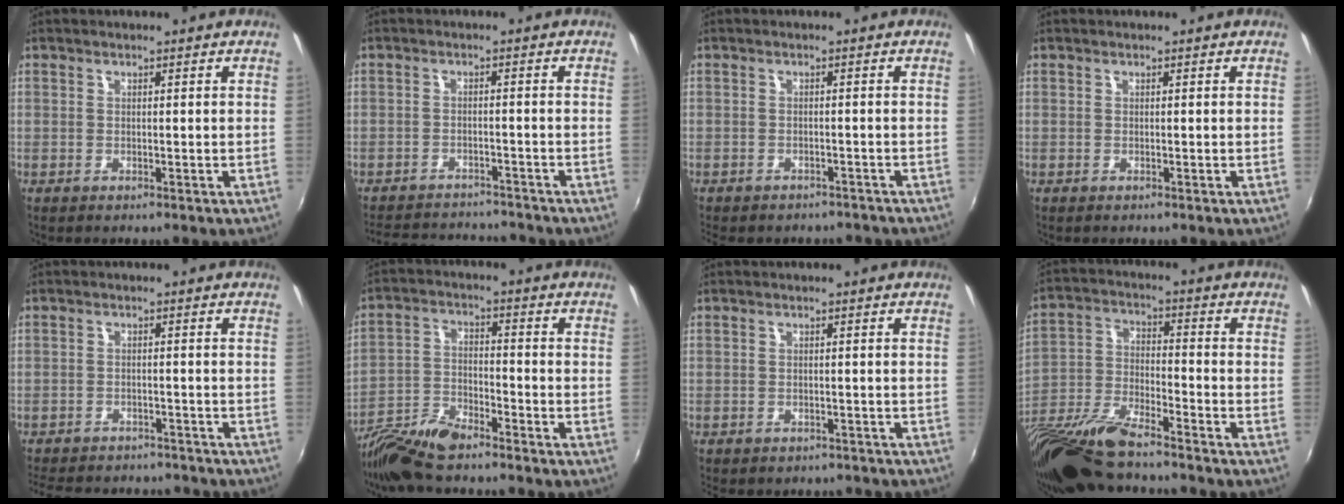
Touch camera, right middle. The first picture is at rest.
{"total": 10.9, "force": [-10.0, 3.2, 3.1], "torque": [-0.083, 0.021, -0.142]}
{"total": 7.0, "force": [-6.1, 2.5, 2.3], "torque": [-0.054, -0.015, -0.076]}
{"total": 0.0}
{"total": 13.4, "force": [-11.4, 5.2, 4.7], "torque": [-0.118, 0.005, -0.157]}
{"total": 9.8, "force": [-8.4, 2.1, 4.6], "torque": [-0.100, -0.004, -0.167]}
{"total": 4.9, "force": [-4.3, 1.8, 1.6], "torque": [-0.035, -0.013, -0.050]}
{"total": 17.1, "force": [-13.7, 3.0, 9.7], "torque": [-0.205, -0.042, -0.261]}